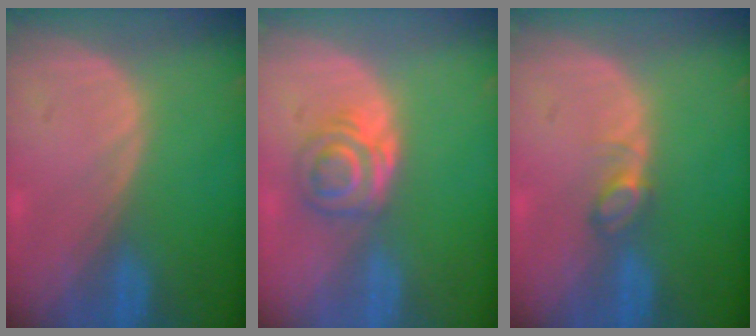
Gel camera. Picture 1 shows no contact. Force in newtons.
{"total": 5.2, "press": 4.8, "slide": 1.9}
{"total": 2.5, "press": 2.4, "slide": 0.3}